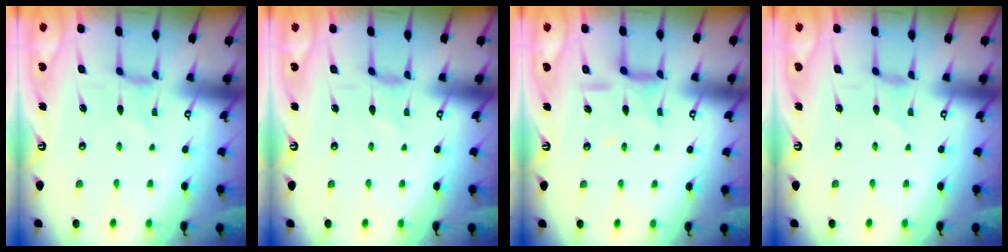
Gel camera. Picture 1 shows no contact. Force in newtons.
{"total": 0.9, "press": 0.8, "slide": 0.3}
{"total": 10.6, "press": 10.6, "slide": 0.7}
{"total": 0.0}